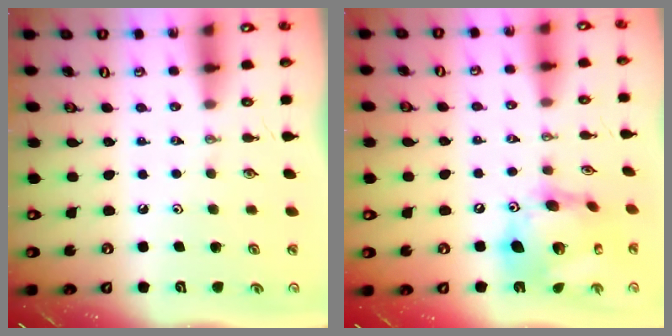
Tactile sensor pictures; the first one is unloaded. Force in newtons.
{"total": 18.8, "press": 18.7, "slide": 1.8}